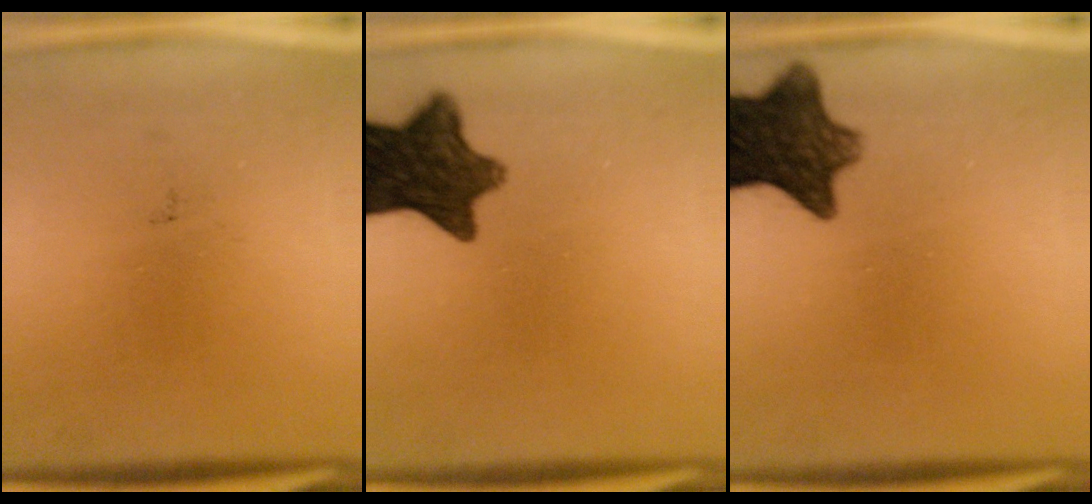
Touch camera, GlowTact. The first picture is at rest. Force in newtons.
{"total": 11.4}
{"total": 10.8}